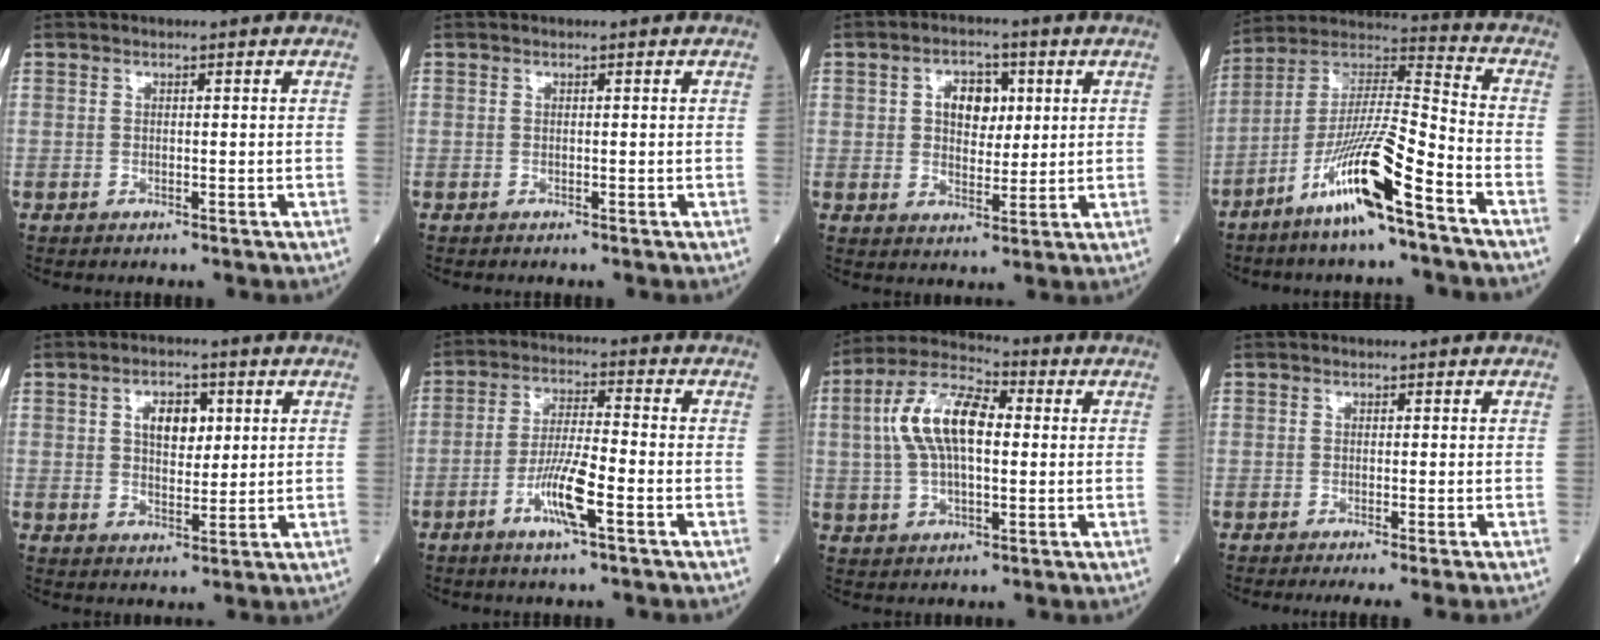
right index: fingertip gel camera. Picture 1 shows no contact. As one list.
[{"total": 0.0}, {"total": 6.0, "force": [1.7, 3.8, 4.3], "torque": [-0.068, 0.015, 0.030]}, {"total": 14.8, "force": [-8.4, 0.6, 12.2], "torque": [-0.241, -0.013, -0.160]}, {"total": 5.5, "force": [1.8, 3.0, 4.3], "torque": [-0.070, 0.008, 0.032]}, {"total": 7.8, "force": [-3.4, 0.7, 7.0], "torque": [-0.138, -0.005, -0.065]}, {"total": 11.8, "force": [1.6, 5.0, 10.6], "torque": [-0.224, 0.027, 0.025]}, {"total": 2.6, "force": [-2.1, -0.6, 1.3], "torque": [-0.014, -0.003, -0.033]}]